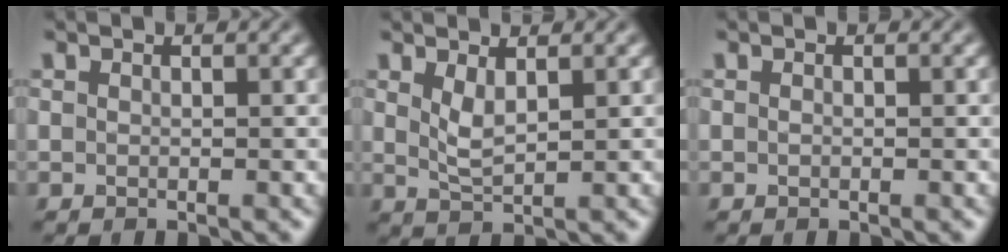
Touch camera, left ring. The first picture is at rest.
{"total": 2.0, "force": [1.0, 0.6, 1.7], "torque": [-0.039, -0.006, 0.024]}
{"total": 0.0}